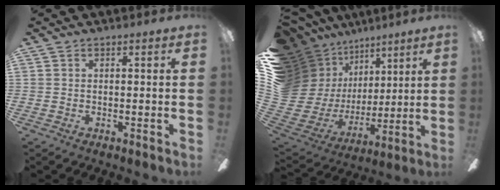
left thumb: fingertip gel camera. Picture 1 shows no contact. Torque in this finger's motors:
{"motor_torque": [2.37, 1.42, 0.98, -1.79, 0.00]}